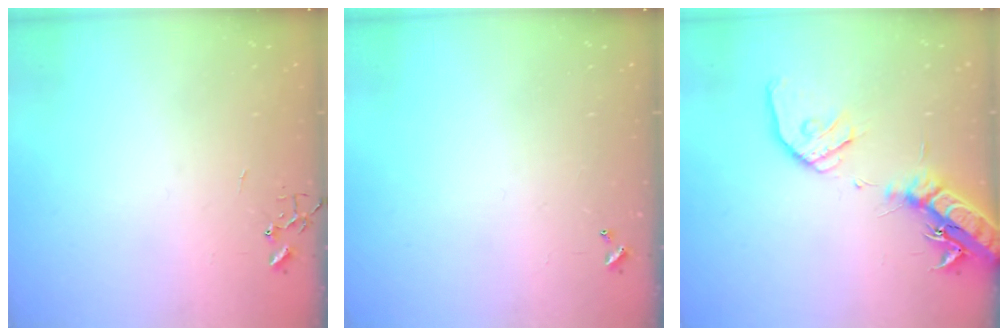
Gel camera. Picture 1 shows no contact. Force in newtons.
{"total": 0.0}
{"total": 19.4, "press": 19.1, "slide": 3.5}